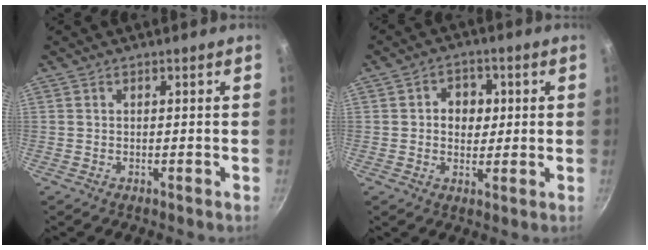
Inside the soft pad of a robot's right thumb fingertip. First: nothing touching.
{"total": 5.8, "force": [0.7, 4.8, 3.2], "torque": [-0.021, -0.001, 0.004]}